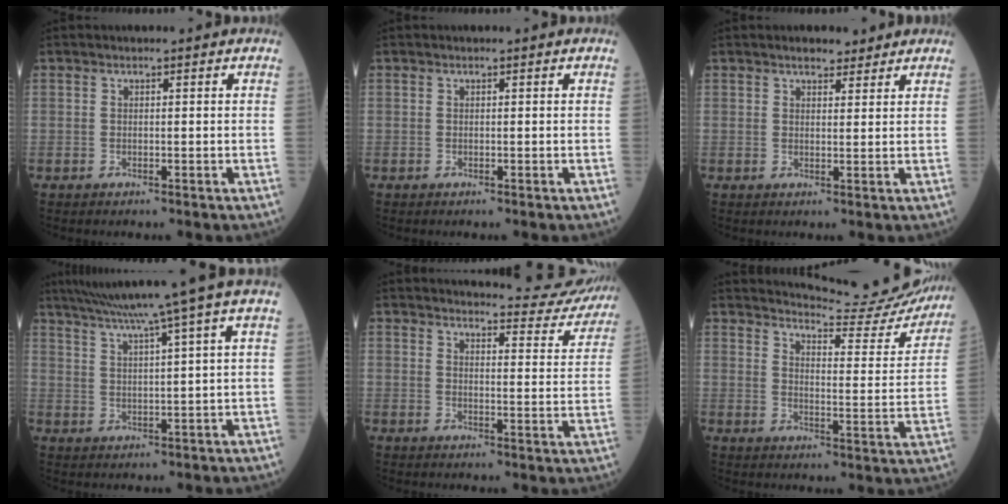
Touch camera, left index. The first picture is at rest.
{"total": 0.0}
{"total": 3.0, "force": [2.6, 1.3, 1.0], "torque": [-0.017, 0.008, 0.036]}
{"total": 10.9, "force": [8.2, -2.6, 6.7], "torque": [-0.112, 0.005, 0.124]}
{"total": 12.0, "force": [11.9, 1.1, 1.3], "torque": [-0.004, -0.044, 0.124]}
{"total": 17.1, "force": [16.9, 0.8, 2.9], "torque": [-0.040, -0.078, 0.197]}